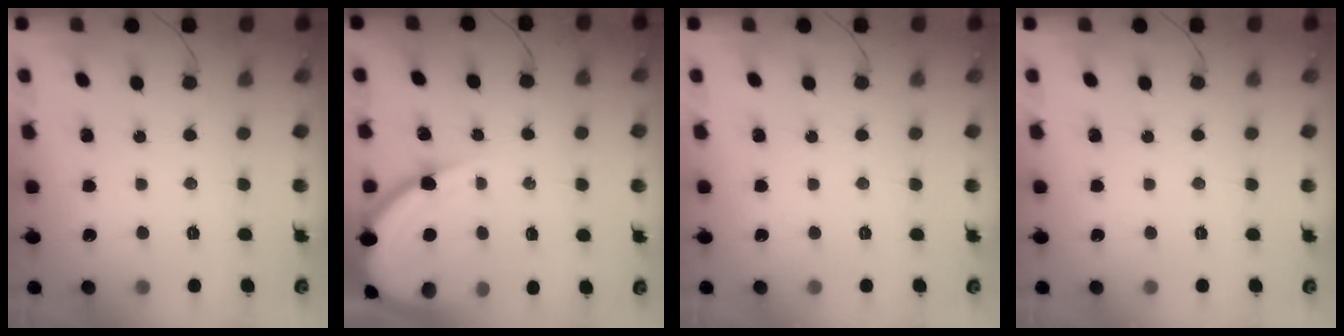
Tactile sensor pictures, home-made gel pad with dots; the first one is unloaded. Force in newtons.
{"total": 13.3, "press": 13.3, "slide": 1.3}
{"total": 0.0}
{"total": 0.0}